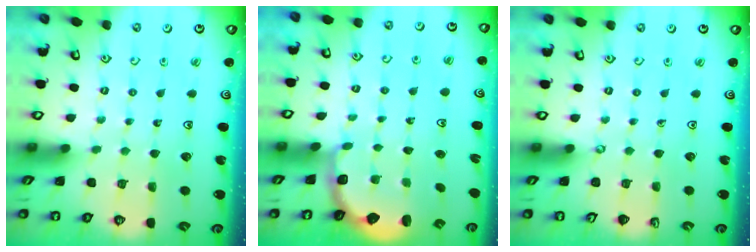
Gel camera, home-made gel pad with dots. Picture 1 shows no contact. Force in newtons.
{"total": 2.7, "press": 2.1, "slide": 1.8}
{"total": 0.0}